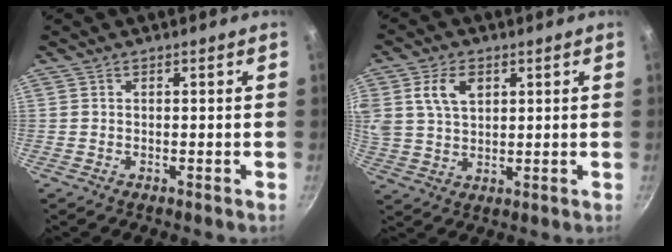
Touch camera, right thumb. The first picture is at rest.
{"total": 8.5, "force": [3.2, 5.7, 5.4], "torque": [-0.093, -0.004, 0.061]}